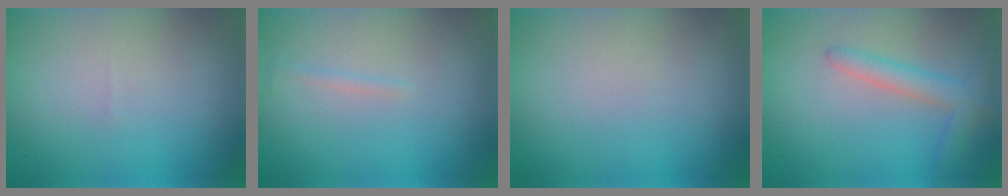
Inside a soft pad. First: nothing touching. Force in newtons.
{"total": 0.6, "press": 0.6, "slide": 0.0}
{"total": 0.0}
{"total": 2.1, "press": 2.1, "slide": 0.2}